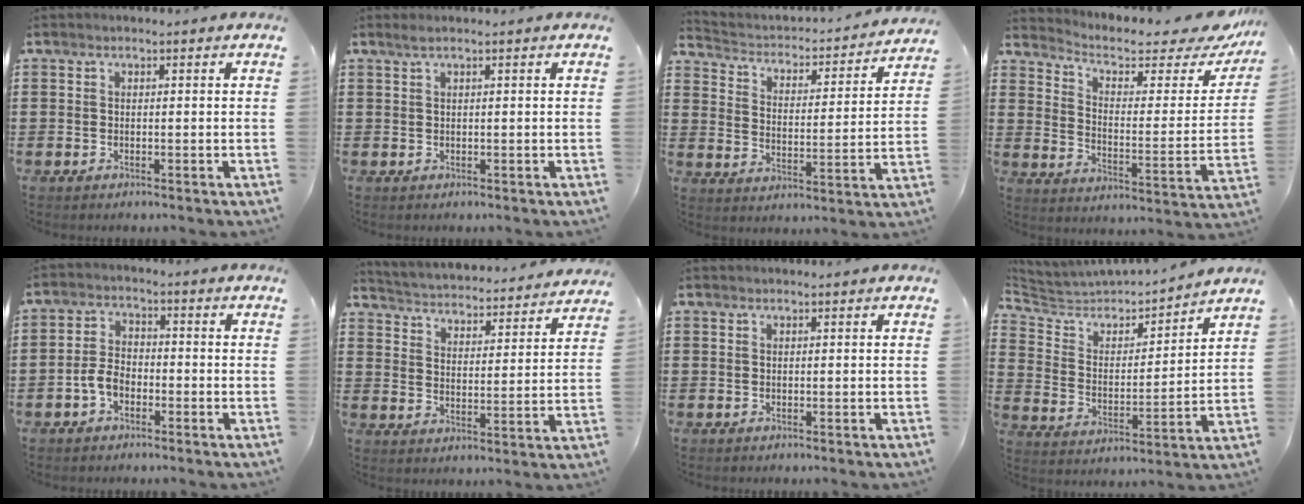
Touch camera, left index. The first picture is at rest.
{"total": 0.9, "force": [0.4, -0.1, 0.8], "torque": [-0.014, -0.001, 0.008]}
{"total": 1.9, "force": [1.7, 0.8, 0.3], "torque": [-0.024, -0.024, 0.016]}
{"total": 5.3, "force": [3.8, 1.9, 3.2], "torque": [-0.072, -0.024, 0.060]}
{"total": 4.0, "force": [-1.8, 2.3, 2.7], "torque": [-0.070, 0.000, -0.040]}
{"total": 3.4, "force": [3.3, -0.3, -0.3], "torque": [-0.018, -0.036, 0.048]}
{"total": 0.0}
{"total": 4.2, "force": [3.8, 1.6, 0.7], "torque": [-0.045, -0.033, 0.056]}